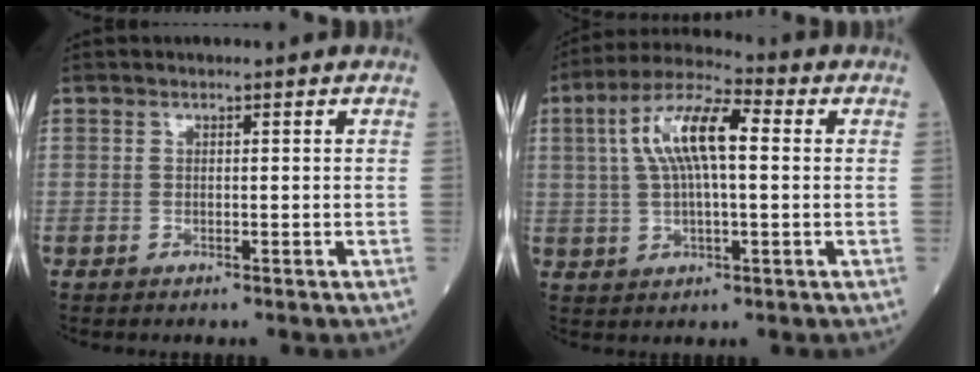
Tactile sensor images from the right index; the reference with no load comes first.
{"total": 10.9, "force": [2.0, 2.9, 10.3], "torque": [-0.207, 0.030, 0.035]}